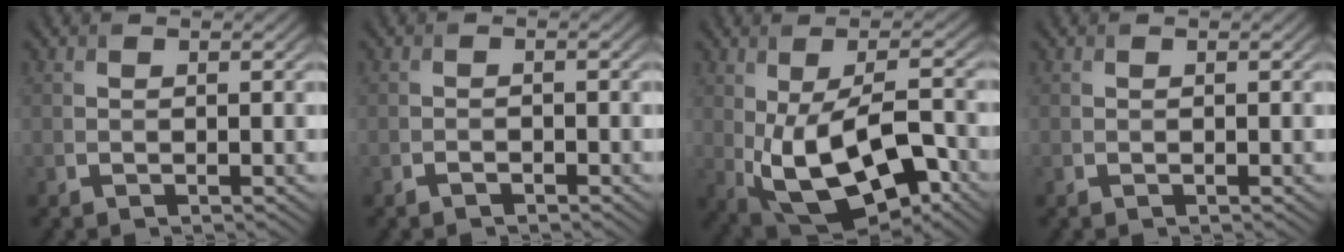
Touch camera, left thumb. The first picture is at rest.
{"total": 1.0, "force": [-0.8, 0.5, 0.4], "torque": [-0.005, -0.001, -0.014]}
{"total": 14.2, "force": [-3.7, 7.1, 11.8], "torque": [-0.217, -0.024, -0.053]}
{"total": 0.0}